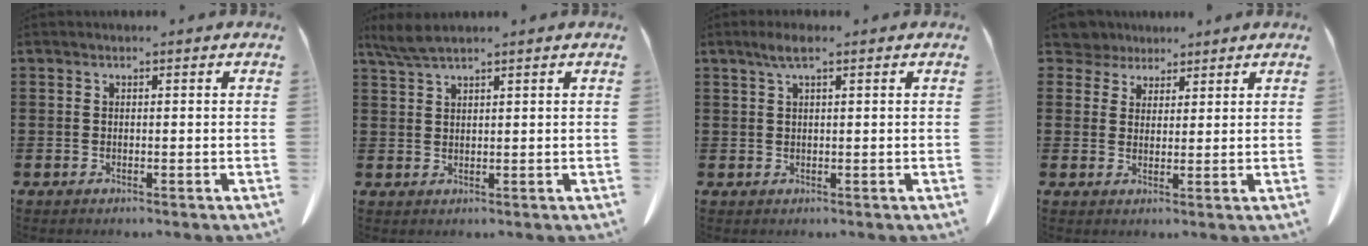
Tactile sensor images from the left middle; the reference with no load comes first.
{"total": 2.9, "force": [2.2, 0.2, 1.8], "torque": [-0.040, 0.001, 0.042]}
{"total": 2.4, "force": [1.2, 0.3, 2.1], "torque": [-0.042, 0.004, 0.020]}
{"total": 4.2, "force": [3.3, 2.4, 0.7], "torque": [-0.026, 0.000, 0.059]}